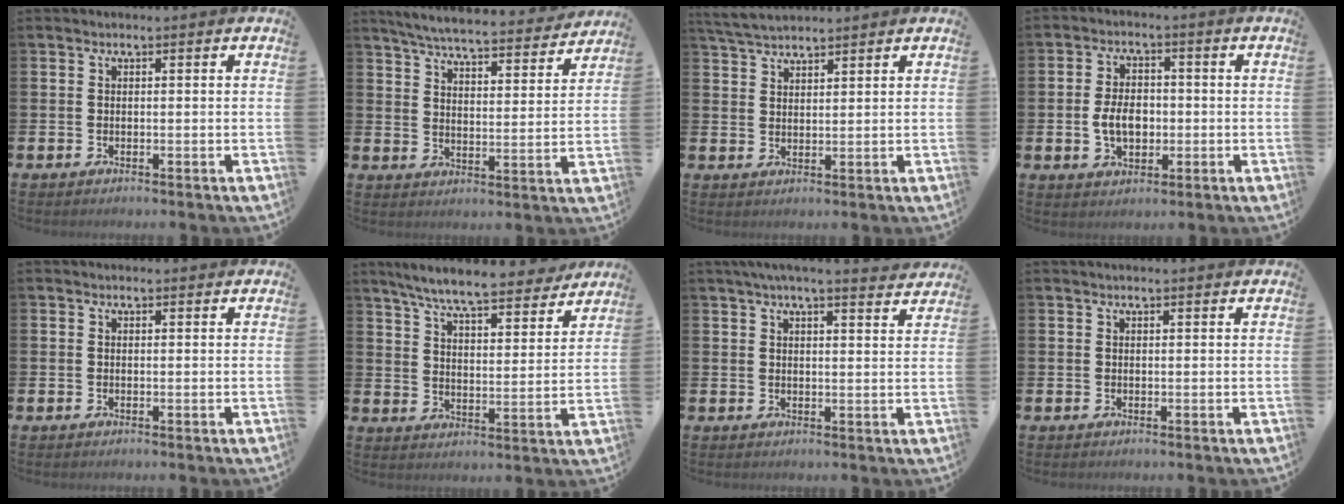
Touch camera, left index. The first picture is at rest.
{"total": 6.0, "force": [5.8, 0.4, 1.5], "torque": [-0.050, -0.044, 0.098]}
{"total": 3.9, "force": [3.8, 0.7, 0.8], "torque": [-0.023, -0.013, 0.069]}
{"total": 5.0, "force": [-0.6, 3.4, 3.7], "torque": [-0.054, 0.003, -0.016]}
{"total": 0.0}
{"total": 8.1, "force": [7.5, 0.7, 2.9], "torque": [-0.082, -0.046, 0.130]}
{"total": 4.7, "force": [4.4, -0.1, 1.7], "torque": [-0.035, -0.016, 0.076]}
{"total": 0.7, "force": [0.7, -0.1, 0.1], "torque": [0.005, -0.004, 0.011]}